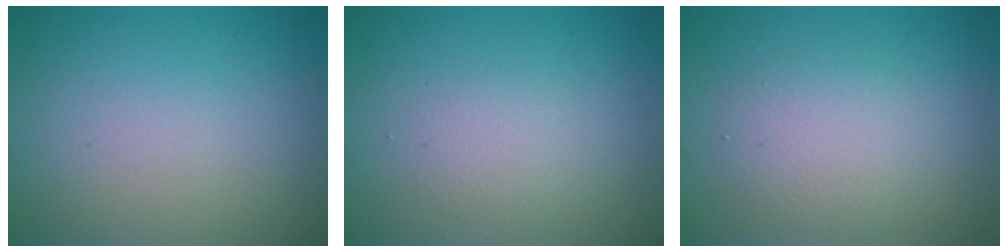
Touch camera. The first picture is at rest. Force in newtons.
{"total": 1.7, "press": 1.7, "slide": 0.1}
{"total": 3.0, "press": 3.0, "slide": 0.2}